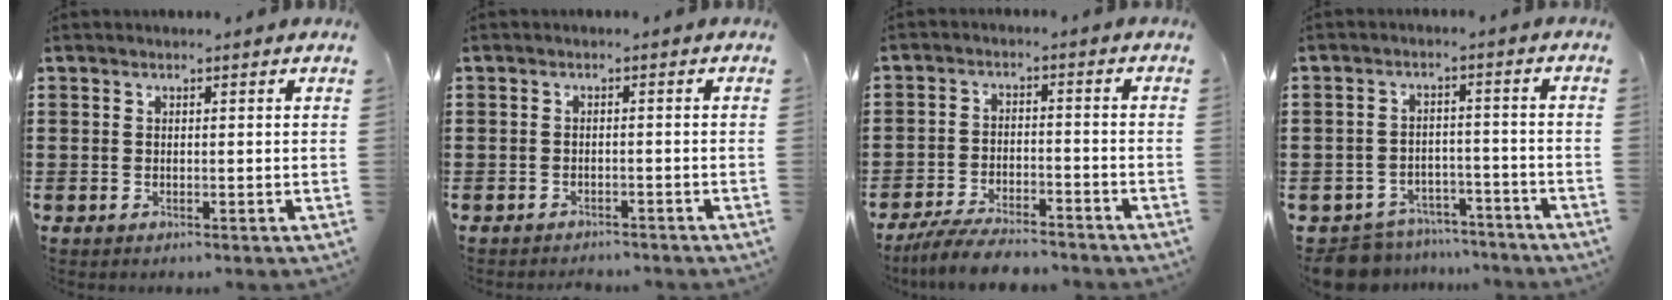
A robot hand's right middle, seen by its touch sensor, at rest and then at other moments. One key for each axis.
{"total": 1.4, "fx": -1.4, "fy": 0.1, "fz": -0.1, "tx": -0.004, "ty": 0.000, "tz": -0.030}
{"total": 5.8, "fx": -5.4, "fy": 0.6, "fz": 1.8, "tx": -0.040, "ty": -0.001, "tz": -0.107}
{"total": 6.6, "fx": -6.5, "fy": 1.3, "fz": 0.6, "tx": -0.018, "ty": 0.016, "tz": -0.129}